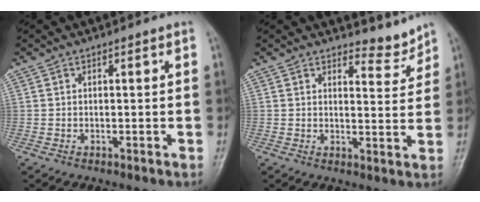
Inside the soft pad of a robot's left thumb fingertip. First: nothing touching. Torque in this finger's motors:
{"motor_torque": [-0.07, -0.24, -0.08, 0.30, -0.09]}